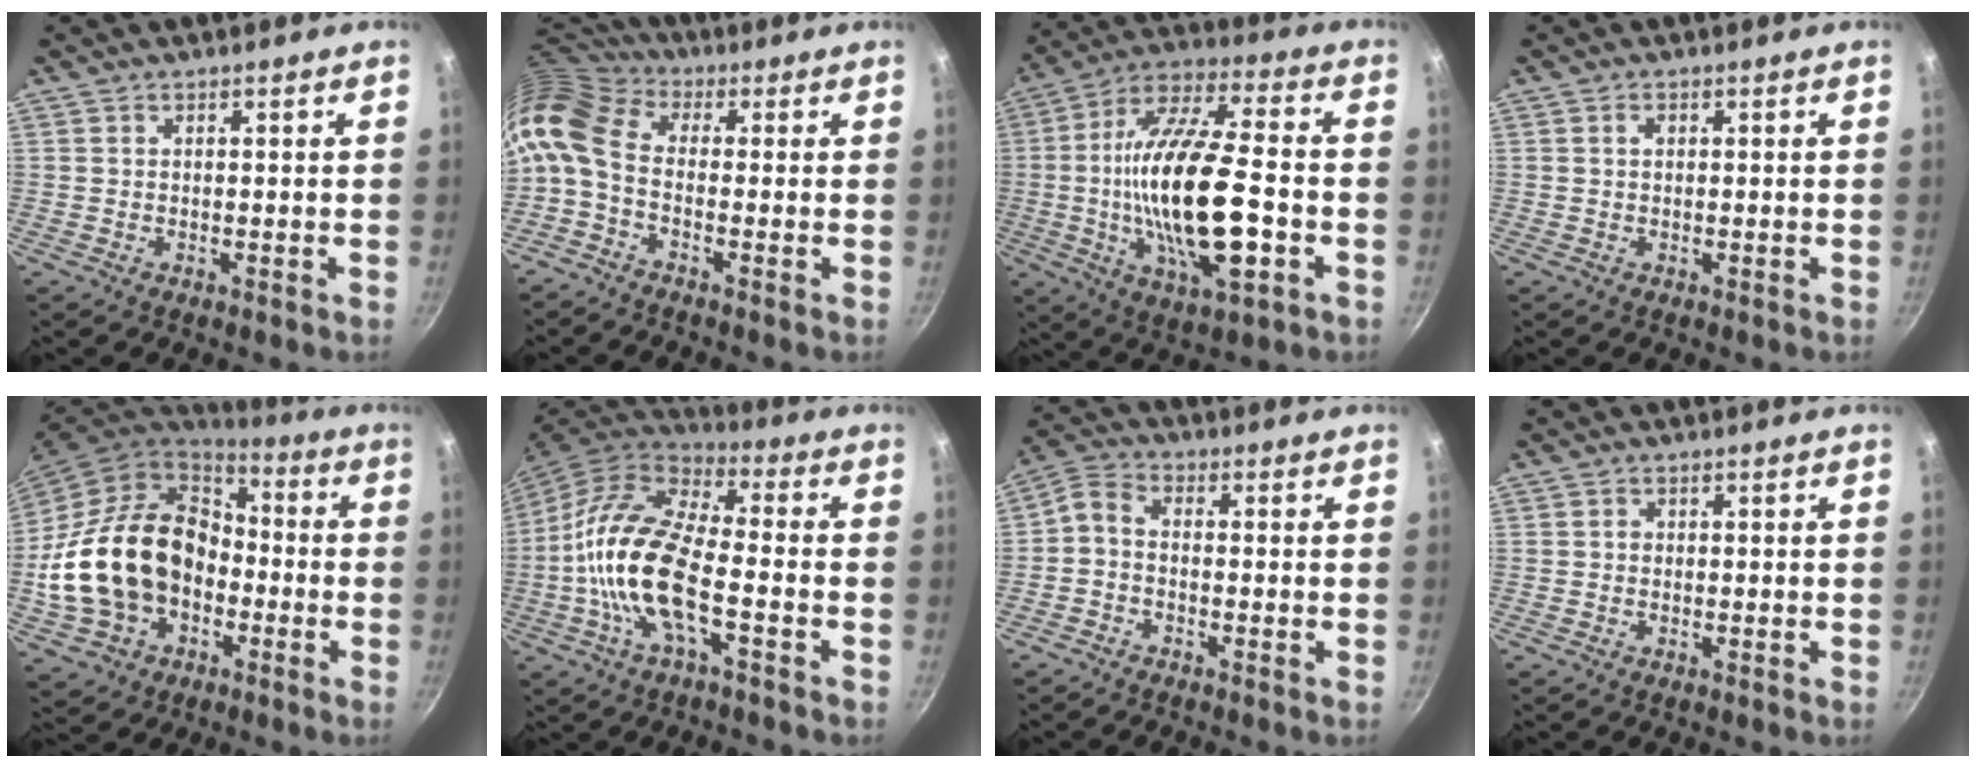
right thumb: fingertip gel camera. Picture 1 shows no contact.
{"total": 11.5, "force": [-1.1, 7.1, 9.0], "torque": [-0.192, 0.024, -0.043]}
{"total": 23.7, "force": [-3.6, 8.6, 21.8], "torque": [-0.400, 0.016, -0.069]}
{"total": 1.2, "force": [0.3, 0.8, 0.7], "torque": [-0.011, 0.004, 0.004]}
{"total": 23.2, "force": [-3.7, 17.1, 15.2], "torque": [-0.263, 0.053, -0.052]}
{"total": 17.3, "force": [-4.1, 7.1, 15.3], "torque": [-0.293, 0.033, -0.095]}
{"total": 4.1, "force": [-1.5, 2.4, 2.8], "torque": [-0.073, 0.030, -0.043]}
{"total": 0.7, "force": [0.0, 0.7, 0.2], "torque": [-0.001, 0.004, -0.001]}